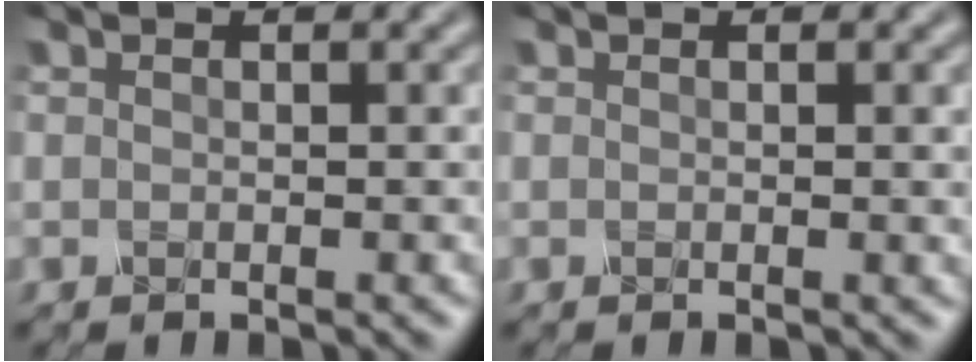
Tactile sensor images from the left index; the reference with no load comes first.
{"total": 1.2, "force": [0.2, 0.5, 1.1], "torque": [-0.007, 0.002, -0.001]}